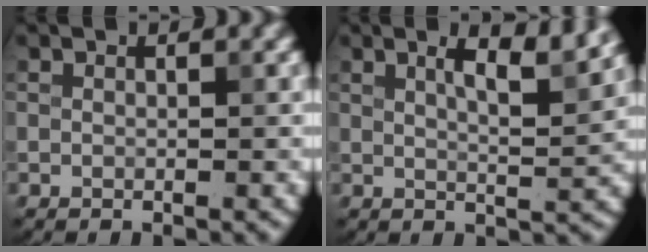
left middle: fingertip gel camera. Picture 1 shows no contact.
{"total": 4.8, "force": [2.5, 1.1, 3.9], "torque": [-0.051, 0.001, 0.036]}